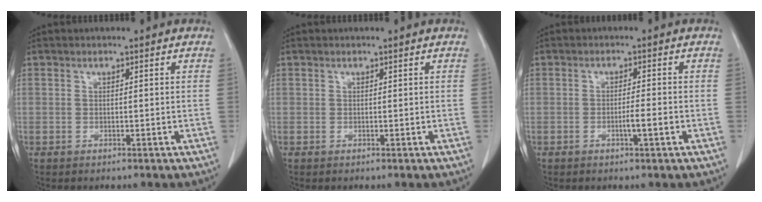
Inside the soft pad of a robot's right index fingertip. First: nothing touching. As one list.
[{"total": 0.0}, {"total": 2.6, "force": [-1.0, -0.1, 2.4], "torque": [-0.043, -0.002, -0.018]}]